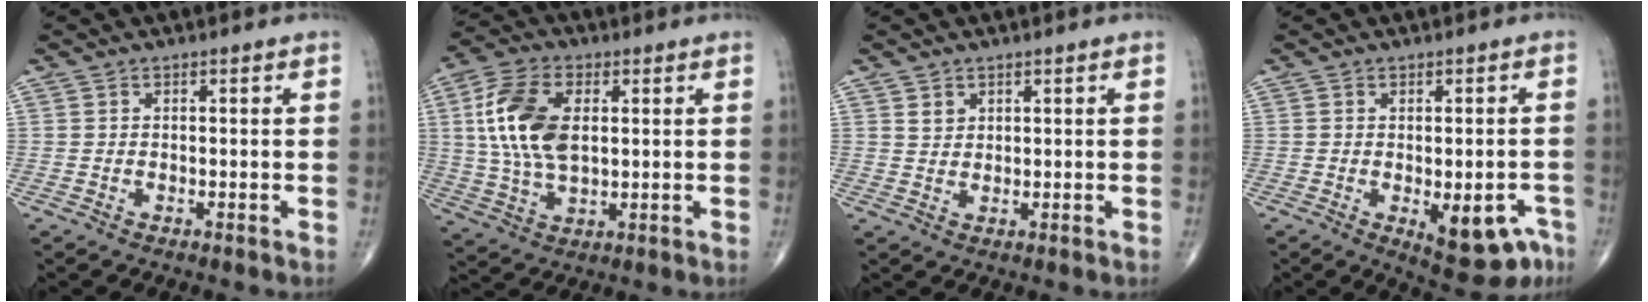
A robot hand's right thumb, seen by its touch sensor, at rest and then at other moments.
{"total": 14.0, "force": [2.4, 7.8, 11.3], "torque": [-0.229, 0.002, 0.046]}
{"total": 1.9, "force": [1.1, 1.4, 0.7], "torque": [-0.001, -0.008, 0.020]}
{"total": 10.3, "force": [-4.2, 4.6, 8.2], "torque": [-0.077, 0.010, -0.045]}